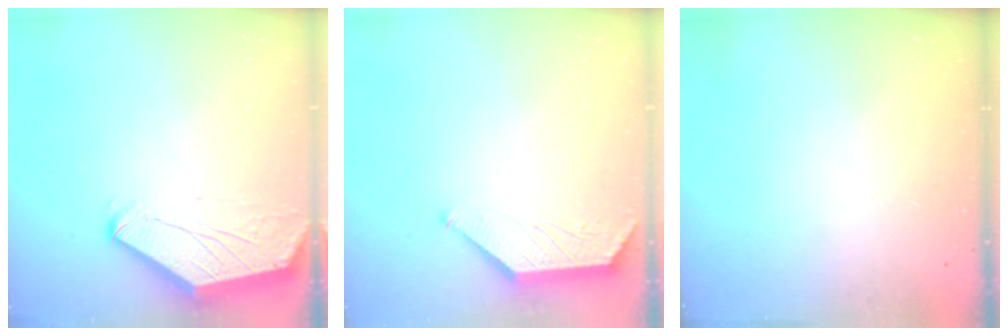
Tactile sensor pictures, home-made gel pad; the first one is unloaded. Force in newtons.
{"total": 0.8, "press": 0.7, "slide": 0.1}
{"total": 0.0}